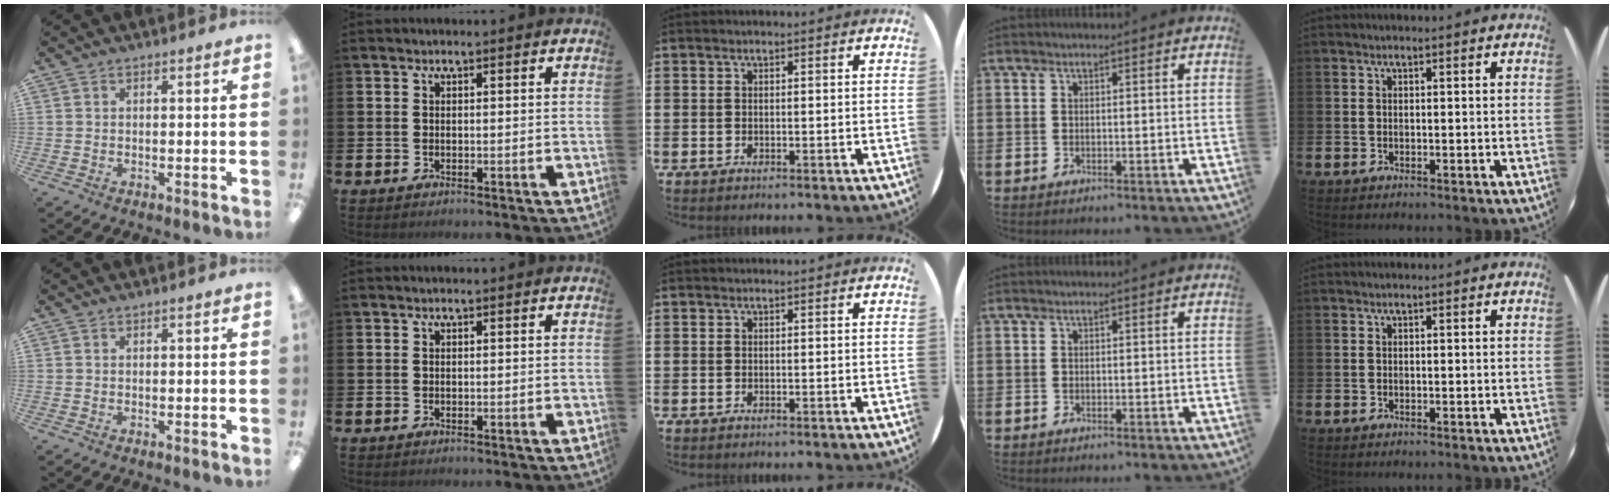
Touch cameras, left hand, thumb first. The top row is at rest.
{}